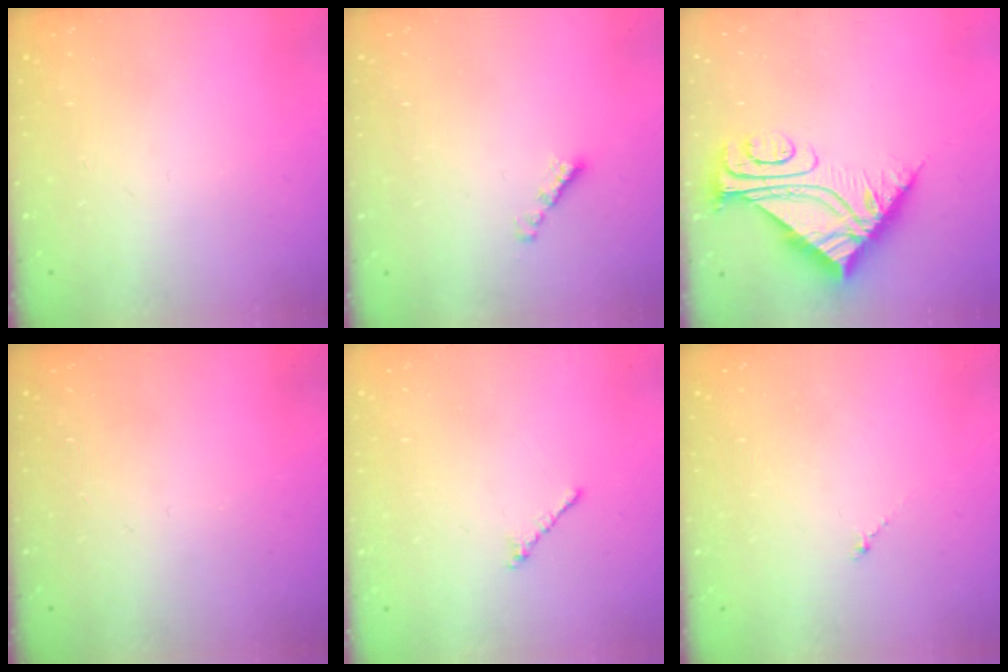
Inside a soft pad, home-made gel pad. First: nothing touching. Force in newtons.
{"total": 2.1, "press": 2.0, "slide": 0.7}
{"total": 9.3, "press": 9.2, "slide": 0.9}
{"total": 0.0}
{"total": 0.9, "press": 0.7, "slide": 0.5}
{"total": 0.7, "press": 0.6, "slide": 0.4}